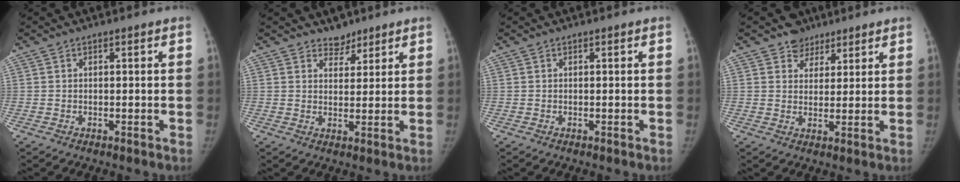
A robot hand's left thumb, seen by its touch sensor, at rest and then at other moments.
{"total": 3.6, "force": [2.9, 2.0, 0.4], "torque": [0.019, -0.021, 0.044]}
{"total": 0.0}
{"total": 4.8, "force": [3.4, 3.4, 0.0], "torque": [0.028, -0.020, 0.049]}